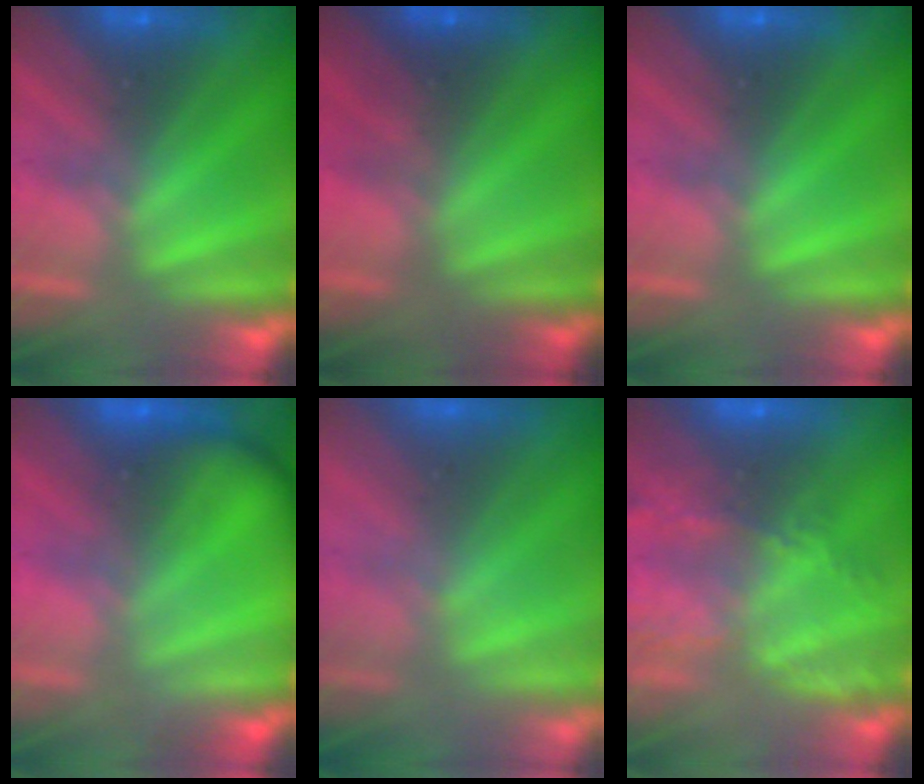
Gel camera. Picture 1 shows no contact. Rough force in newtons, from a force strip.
{"total": 2.2}
{"total": 0.0}
{"total": 2.3}
{"total": 8.1}
{"total": 8.7}